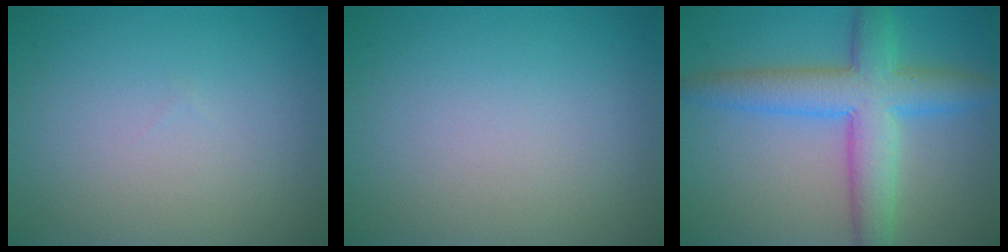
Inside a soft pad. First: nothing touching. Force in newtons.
{"total": 0.0}
{"total": 7.2, "press": 7.2, "slide": 0.1}